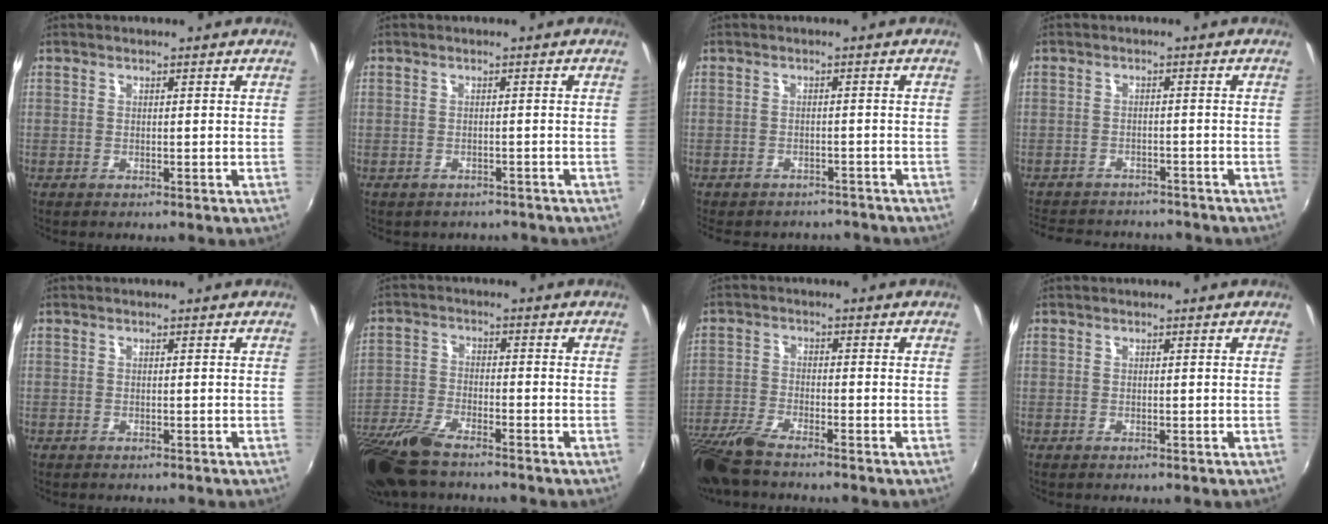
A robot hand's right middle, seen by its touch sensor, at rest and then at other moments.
{"total": 3.2, "force": [-2.7, 1.5, 1.0], "torque": [-0.026, -0.015, -0.031]}
{"total": 8.7, "force": [-7.6, 3.3, 2.8], "torque": [-0.066, -0.015, -0.100]}
{"total": 12.1, "force": [-10.5, 4.3, 4.1], "torque": [-0.102, -0.001, -0.150]}
{"total": 0.0}
{"total": 12.2, "force": [-9.6, 3.1, 6.9], "torque": [-0.166, -0.030, -0.191]}
{"total": 8.6, "force": [-7.2, 1.3, 4.6], "torque": [-0.115, -0.025, -0.144]}
{"total": 0.0}